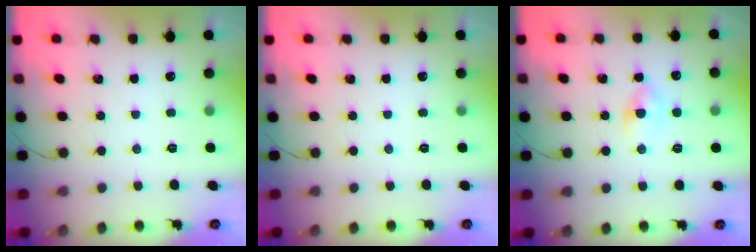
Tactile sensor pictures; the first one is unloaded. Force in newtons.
{"total": 0.0}
{"total": 2.2, "press": 1.9, "slide": 1.1}